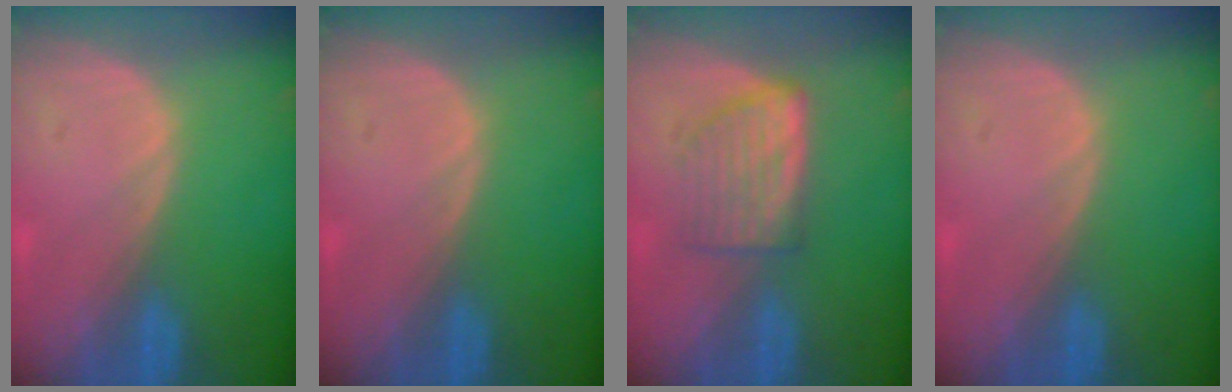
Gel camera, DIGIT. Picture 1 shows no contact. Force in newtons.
{"total": 0.0}
{"total": 5.9, "press": 5.4, "slide": 2.4}
{"total": 0.0}